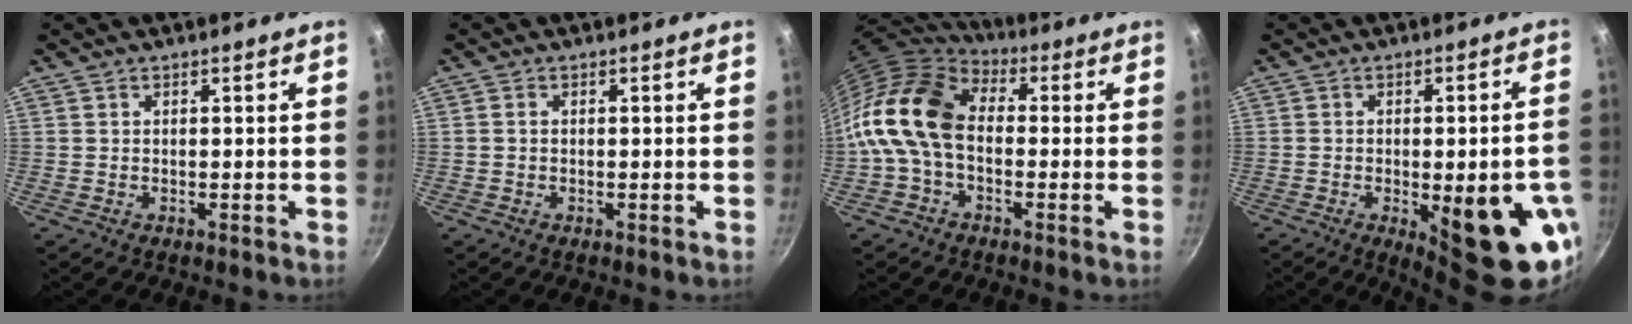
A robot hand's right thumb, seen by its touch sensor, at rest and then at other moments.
{"total": 0.7, "force": [-0.1, 0.5, 0.4], "torque": [-0.007, 0.004, -0.003]}
{"total": 15.5, "force": [-1.0, 10.4, 11.4], "torque": [-0.209, 0.037, -0.041]}
{"total": 16.9, "force": [-5.6, 5.6, 14.9], "torque": [-0.161, 0.012, -0.060]}